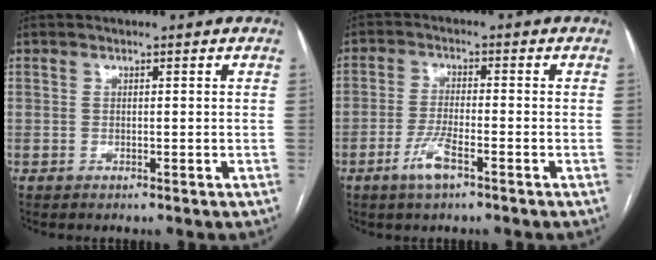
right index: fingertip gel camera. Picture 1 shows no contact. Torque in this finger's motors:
{"motor_torque": [0.74, -0.54, 0.37, 0.11]}